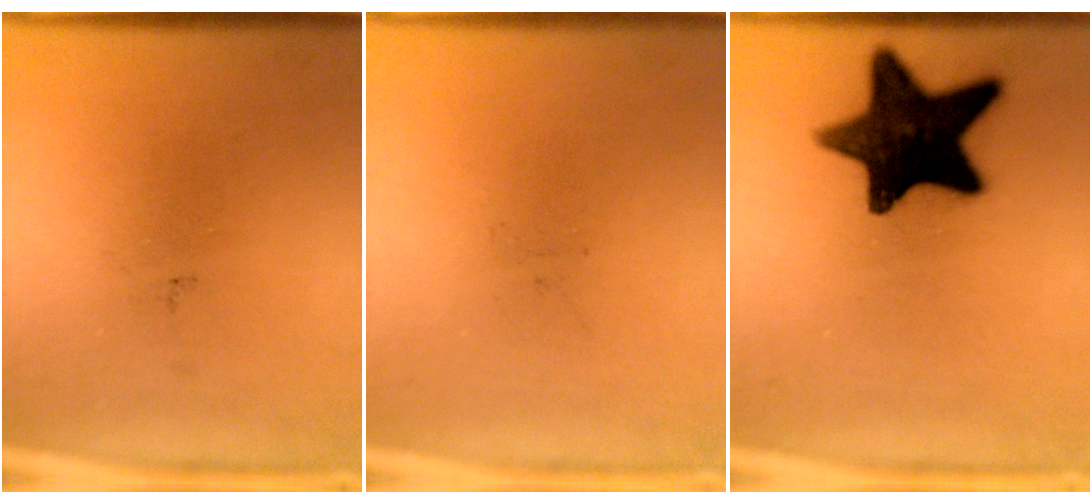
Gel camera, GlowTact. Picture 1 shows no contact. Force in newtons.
{"total": 0.0}
{"total": 16.0}